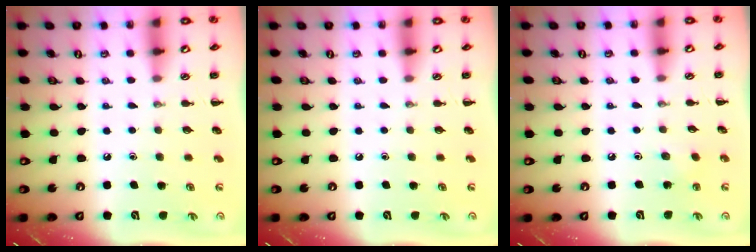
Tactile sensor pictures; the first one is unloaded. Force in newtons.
{"total": 0.0}
{"total": 2.5, "press": 2.4, "slide": 0.8}